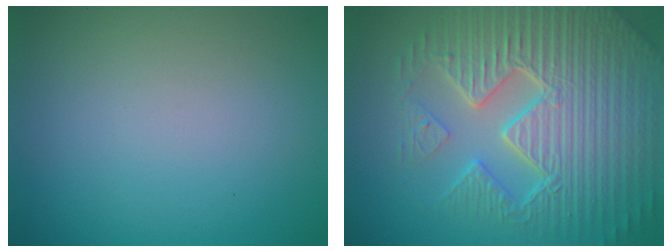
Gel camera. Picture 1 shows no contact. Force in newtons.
{"total": 10.1, "press": 6.7, "slide": 7.5}